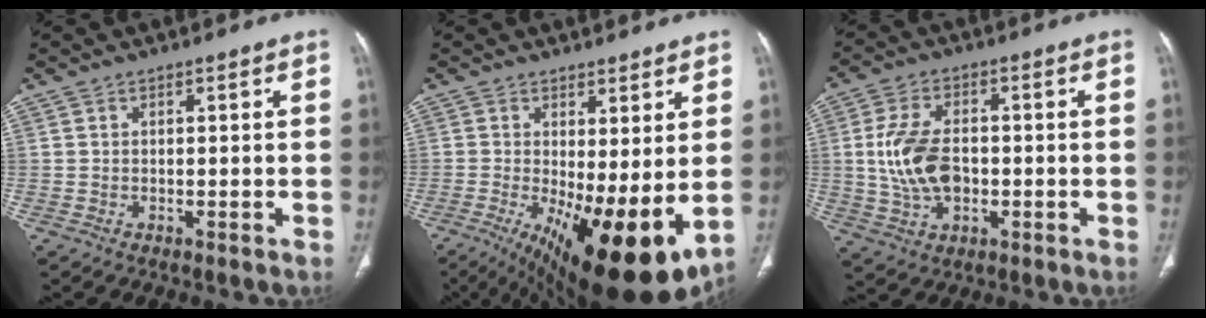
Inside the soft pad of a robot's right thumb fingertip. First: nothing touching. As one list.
[{"total": 16.6, "force": [-2.1, 5.8, 15.4], "torque": [-0.240, -0.029, -0.009]}, {"total": 11.0, "force": [-0.5, 6.8, 8.6], "torque": [-0.166, 0.007, -0.005]}]